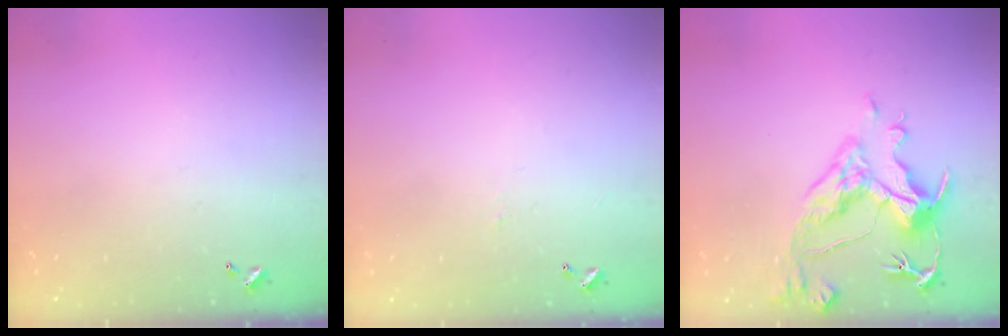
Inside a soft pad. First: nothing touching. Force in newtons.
{"total": 0.8, "press": 0.7, "slide": 0.5}
{"total": 7.1, "press": 6.9, "slide": 1.4}